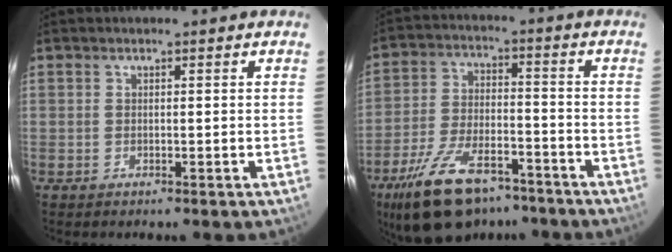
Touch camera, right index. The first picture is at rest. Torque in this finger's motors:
{"motor_torque": [1.26, -0.88, 0.73, 0.17]}